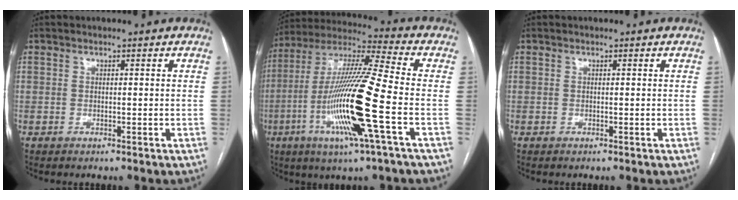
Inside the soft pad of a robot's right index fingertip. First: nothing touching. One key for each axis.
{"total": 18.9, "fx": -5.2, "fy": 0.0, "fz": 18.1, "tx": -0.365, "ty": -0.016, "tz": -0.106}
{"total": 0.0}